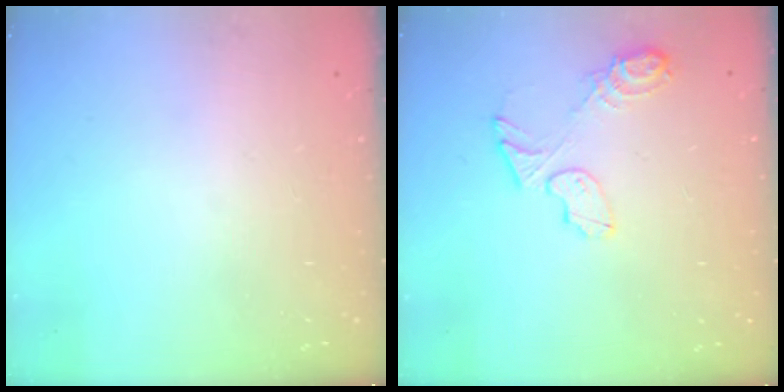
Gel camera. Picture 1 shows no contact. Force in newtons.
{"total": 8.7, "press": 8.6, "slide": 0.8}